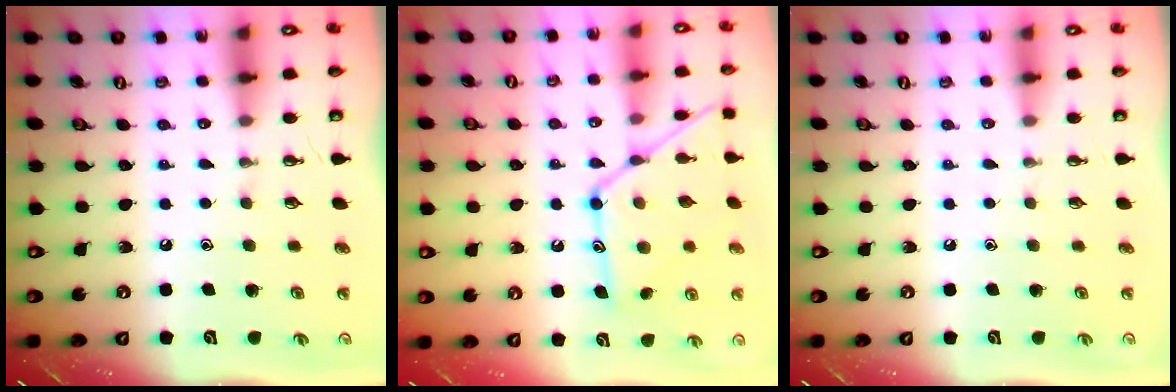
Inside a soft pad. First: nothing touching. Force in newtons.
{"total": 15.7, "press": 15.7, "slide": 1.2}
{"total": 0.0}